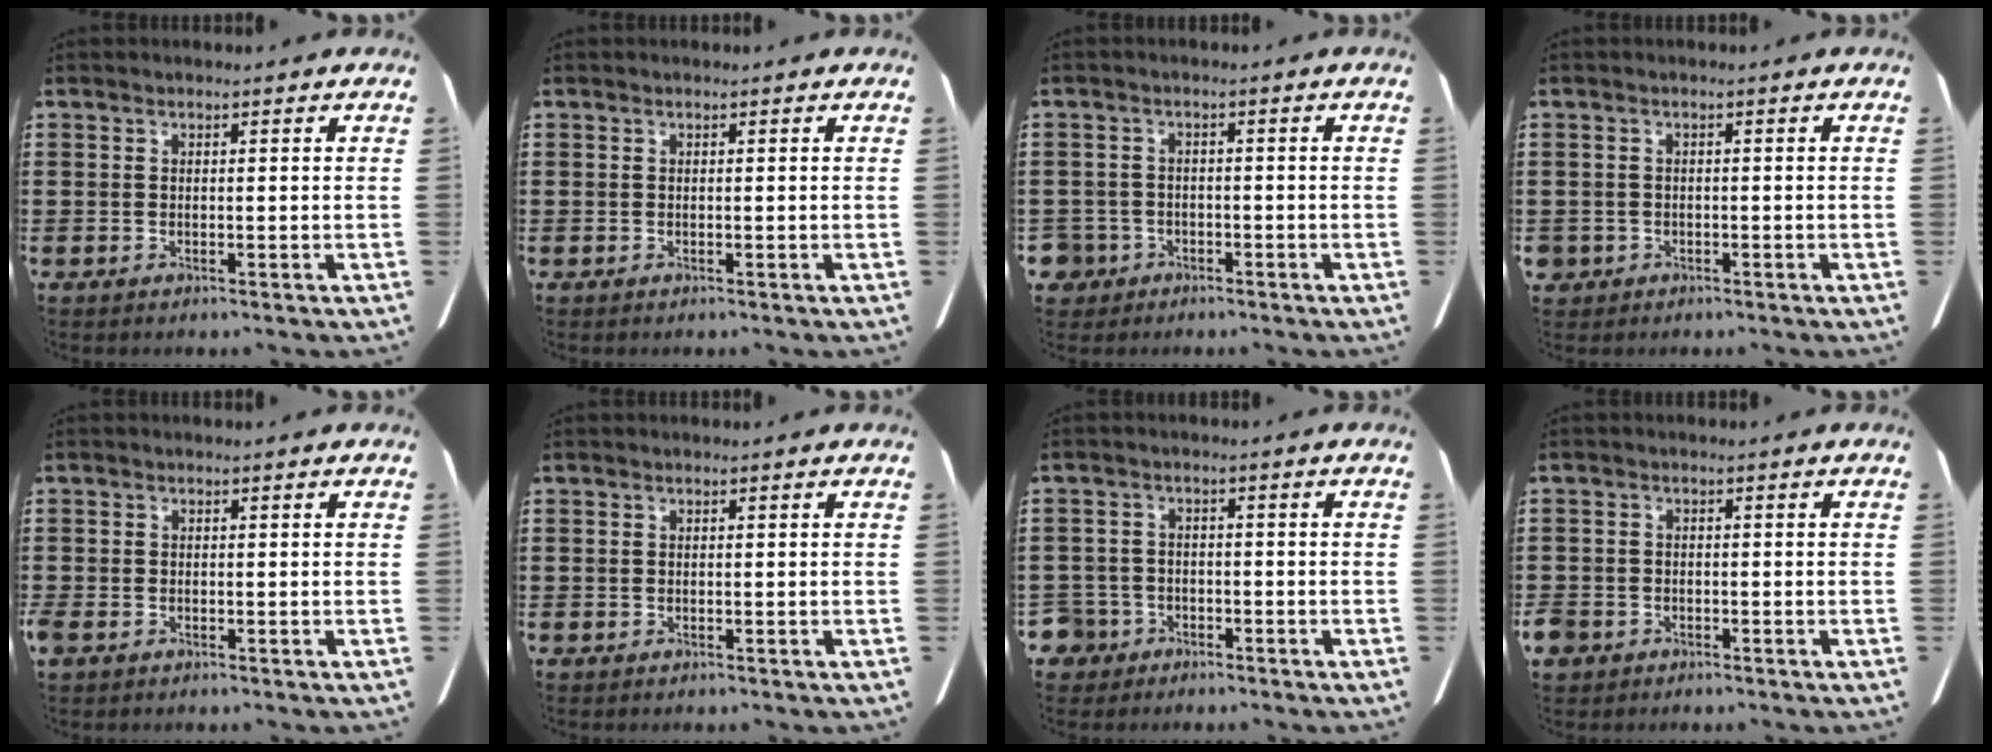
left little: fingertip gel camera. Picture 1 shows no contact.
{"total": 0.0}
{"total": 2.5, "force": [-1.8, 1.6, 0.6], "torque": [-0.030, -0.006, -0.043]}
{"total": 1.1, "force": [-0.7, 0.8, 0.1], "torque": [-0.005, 0.002, -0.018]}
{"total": 0.8, "force": [-0.6, 0.5, 0.3], "torque": [-0.014, -0.002, -0.015]}
{"total": 0.0}
{"total": 3.2, "force": [-2.3, 2.0, 0.7], "torque": [-0.033, -0.003, -0.052]}
{"total": 1.8, "force": [-1.5, 1.0, 0.3], "torque": [-0.017, 0.000, -0.035]}